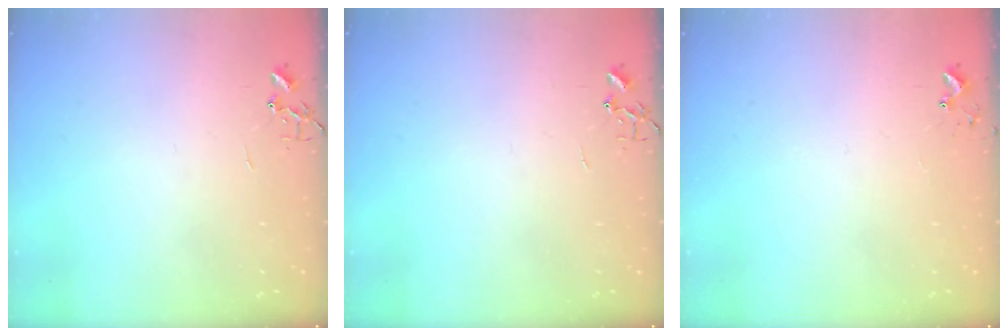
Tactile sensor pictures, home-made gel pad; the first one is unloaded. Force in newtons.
{"total": 0.0}
{"total": 5.5, "press": 5.4, "slide": 0.4}